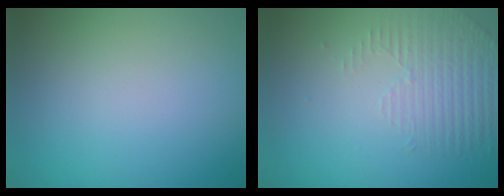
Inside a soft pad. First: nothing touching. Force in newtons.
{"total": 1.5, "press": 0.9, "slide": 1.2}